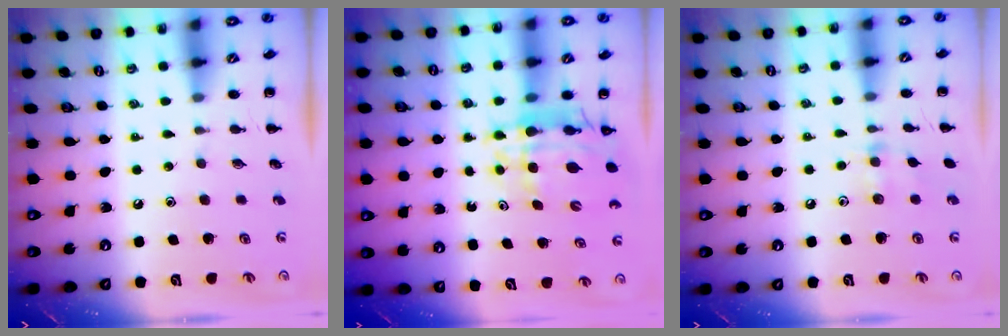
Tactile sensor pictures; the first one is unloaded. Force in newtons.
{"total": 10.6, "press": 10.0, "slide": 3.4}
{"total": 6.8, "press": 6.6, "slide": 1.5}